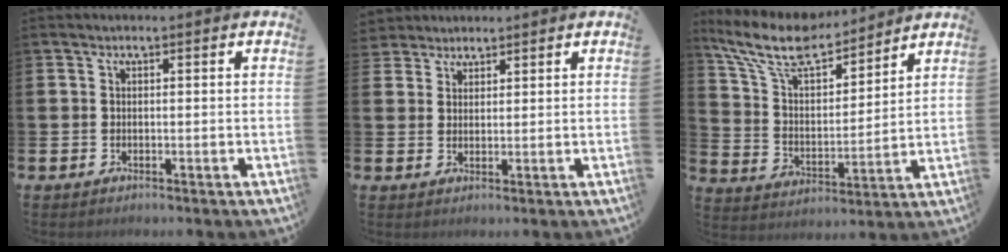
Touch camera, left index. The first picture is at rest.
{"total": 3.3, "force": [3.0, 1.1, -0.4], "torque": [0.006, -0.012, 0.057]}
{"total": 10.8, "force": [9.4, 2.9, 4.5], "torque": [-0.133, -0.047, 0.169]}